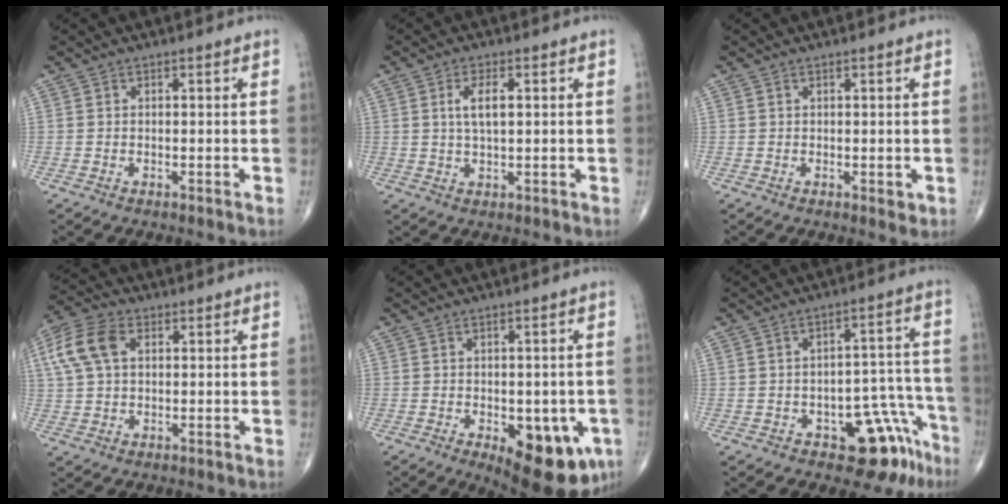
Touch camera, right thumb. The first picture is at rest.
{"total": 4.6, "force": [1.1, 1.8, 4.1], "torque": [-0.075, 0.000, 0.020]}
{"total": 1.5, "force": [0.2, 0.6, 1.4], "torque": [-0.016, -0.005, 0.004]}
{"total": 9.6, "force": [2.7, 6.0, 6.9], "torque": [-0.151, 0.019, 0.048]}
{"total": 15.4, "force": [-5.9, 7.2, 12.2], "torque": [-0.123, 0.000, -0.064]}
{"total": 11.5, "force": [-7.0, 5.8, 7.1], "torque": [-0.032, 0.069, -0.089]}